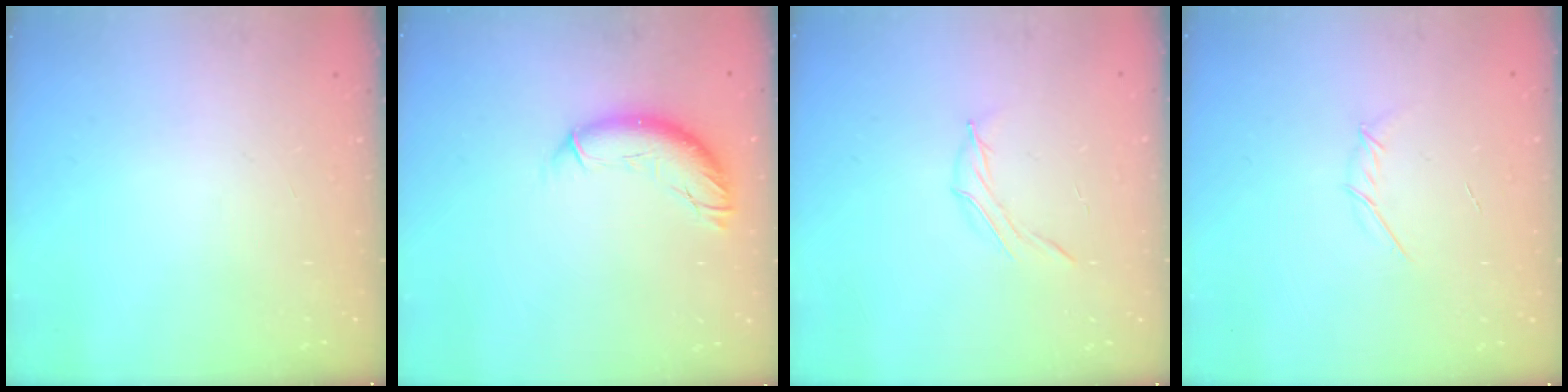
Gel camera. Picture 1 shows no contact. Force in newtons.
{"total": 10.1, "press": 10.0, "slide": 1.3}
{"total": 4.3, "press": 4.1, "slide": 1.1}
{"total": 3.8, "press": 3.7, "slide": 0.8}